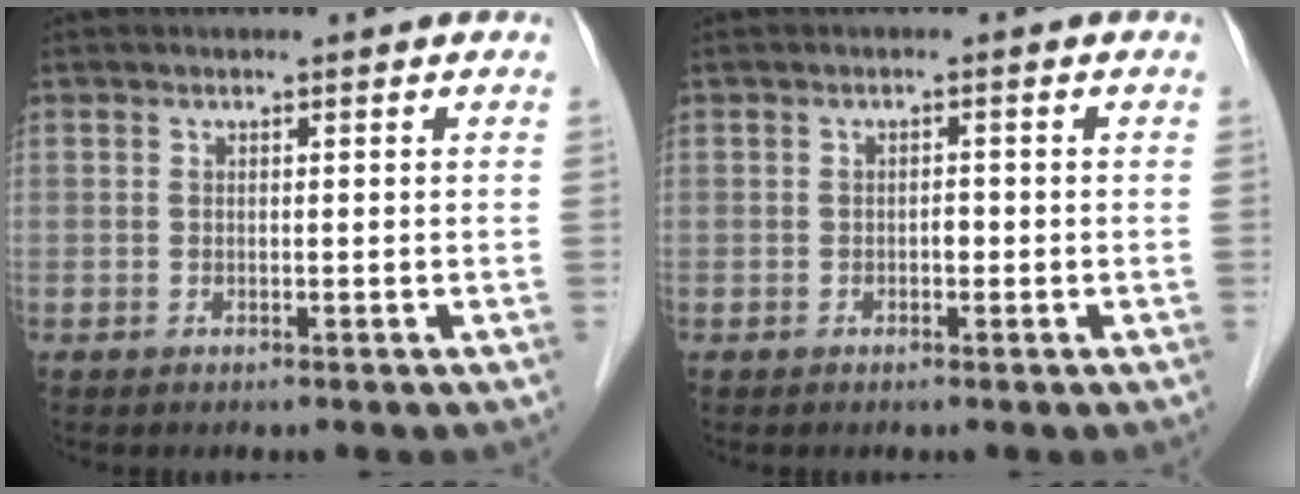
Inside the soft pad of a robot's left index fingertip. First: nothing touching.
{"total": 0.9, "force": [-0.4, 0.5, 0.7], "torque": [-0.008, 0.003, -0.007]}